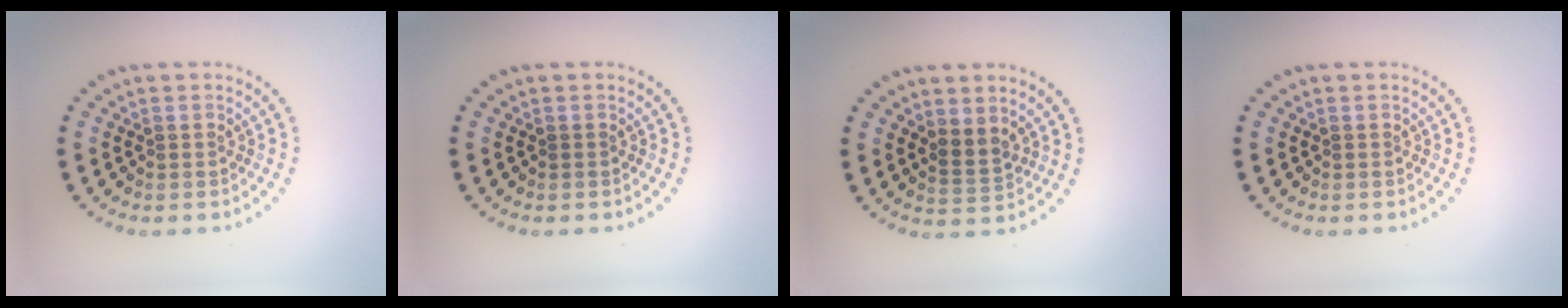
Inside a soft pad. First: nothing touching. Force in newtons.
{"total": 0.0}
{"total": 2.0, "press": 1.6, "slide": 1.2}
{"total": 0.0}